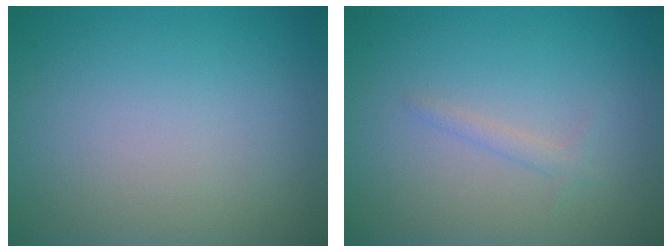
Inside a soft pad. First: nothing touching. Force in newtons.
{"total": 0.9, "press": 0.9, "slide": 0.0}